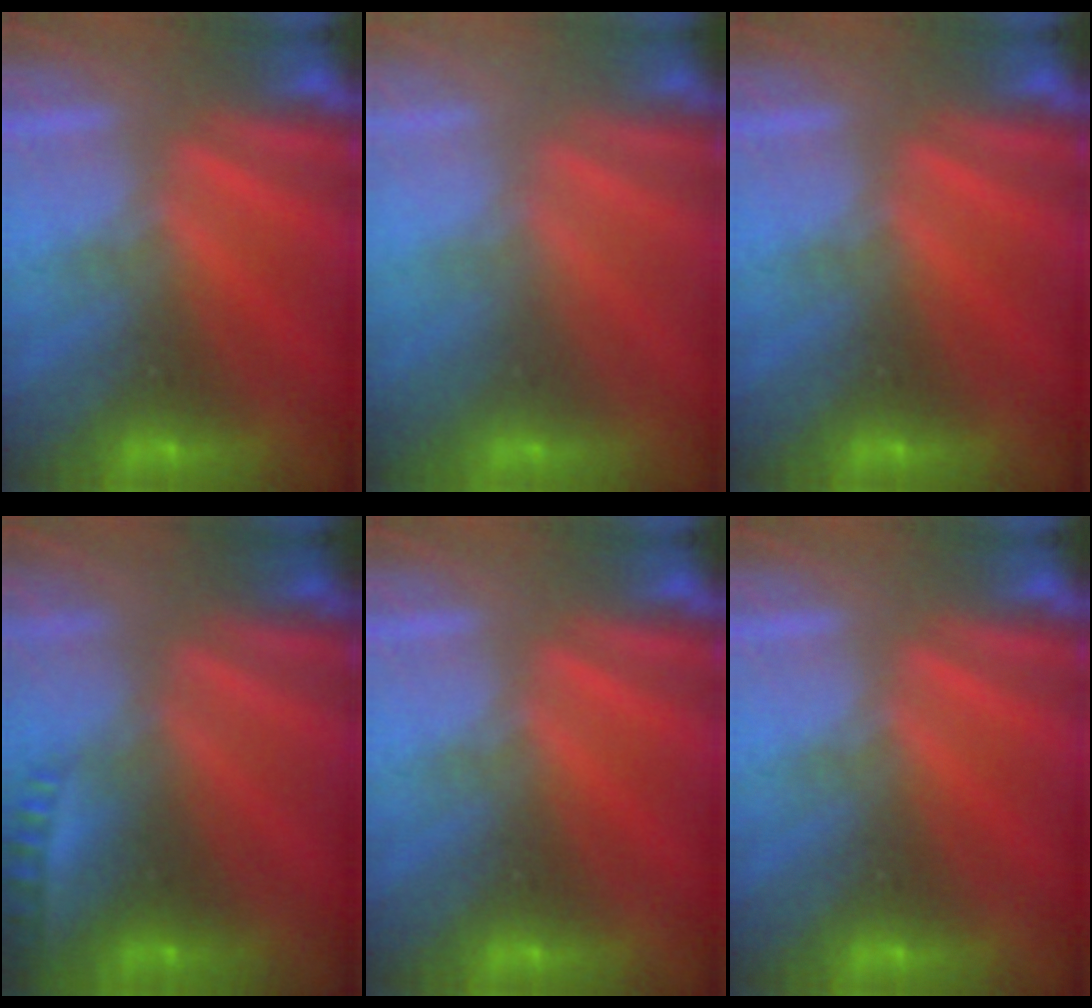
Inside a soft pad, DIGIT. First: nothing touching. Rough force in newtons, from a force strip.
{"total": 2.6}
{"total": 0.0}
{"total": 2.1}
{"total": 0.0}
{"total": 0.0}